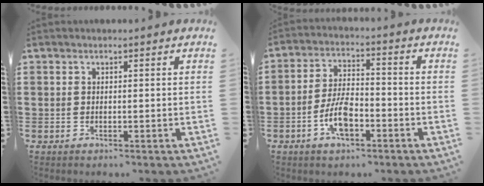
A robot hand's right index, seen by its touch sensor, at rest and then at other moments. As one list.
[{"total": 6.9, "force": [-2.8, 3.0, 5.5], "torque": [-0.126, -0.001, -0.057]}]